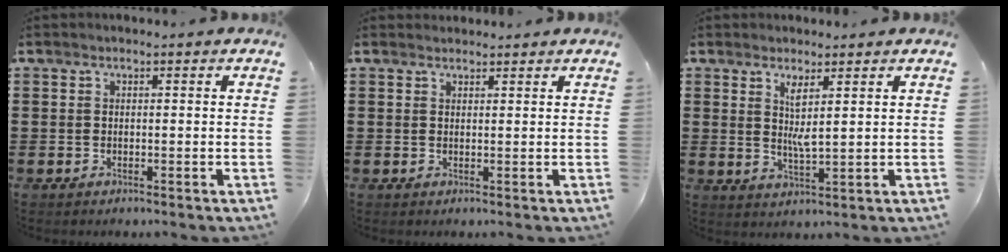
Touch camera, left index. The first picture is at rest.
{"total": 1.2, "force": [1.2, 0.2, 0.0], "torque": [-0.002, 0.000, 0.024]}
{"total": 3.6, "force": [1.8, 0.5, 3.1], "torque": [-0.066, -0.002, 0.031]}